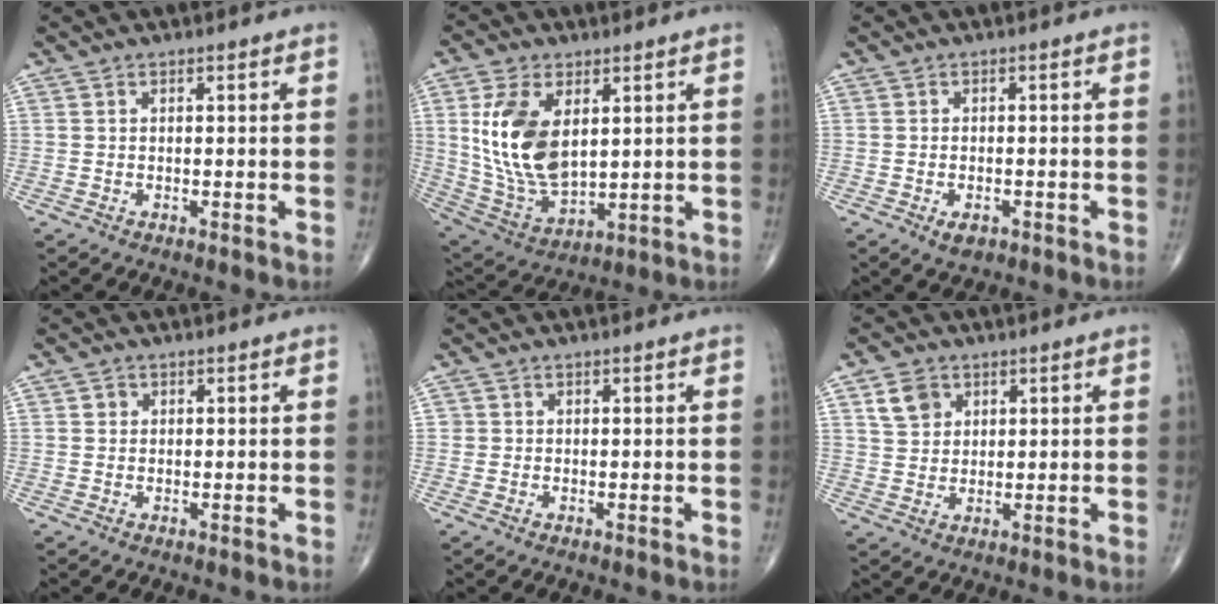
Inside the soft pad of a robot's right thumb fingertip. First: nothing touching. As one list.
[{"total": 15.8, "force": [3.6, 8.9, 12.6], "torque": [-0.234, -0.019, 0.085]}, {"total": 2.6, "force": [-1.3, 1.5, 1.8], "torque": [-0.026, 0.002, -0.017]}, {"total": 1.1, "force": [0.2, 1.0, 0.3], "torque": [0.001, 0.001, 0.002]}, {"total": 0.7, "force": [0.0, 0.7, 0.0], "torque": [0.007, 0.004, 0.000]}, {"total": 5.3, "force": [2.5, 4.1, 2.2], "torque": [-0.023, -0.008, 0.048]}]